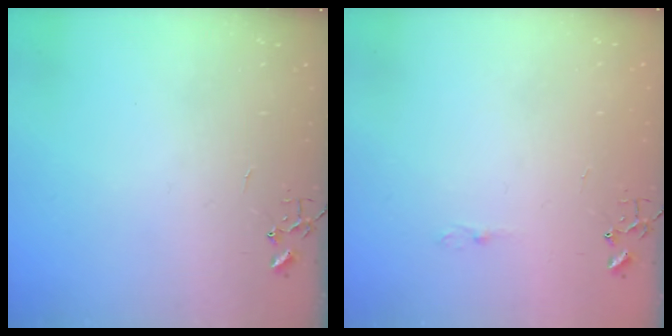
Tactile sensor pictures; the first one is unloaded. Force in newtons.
{"total": 2.7, "press": 2.7, "slide": 0.4}